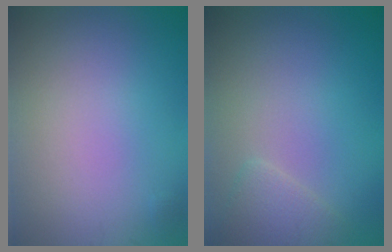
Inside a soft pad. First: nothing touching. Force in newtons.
{"total": 1.9, "press": 1.9, "slide": 0.2}